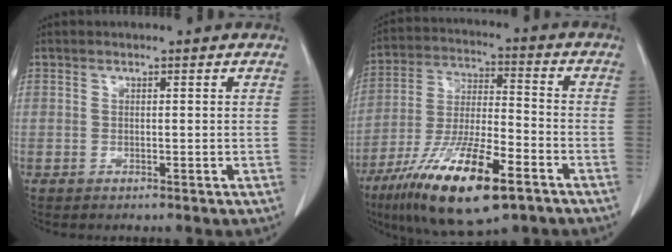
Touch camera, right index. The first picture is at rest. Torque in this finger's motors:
{"motor_torque": [1.13, -1.02, 1.05, 0.21]}